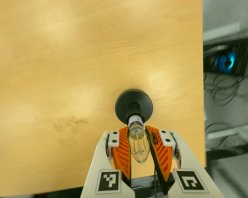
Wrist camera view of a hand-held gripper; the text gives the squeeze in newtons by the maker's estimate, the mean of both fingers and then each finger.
{"total": 20.4, "left": 20.6, "right": 20.1}